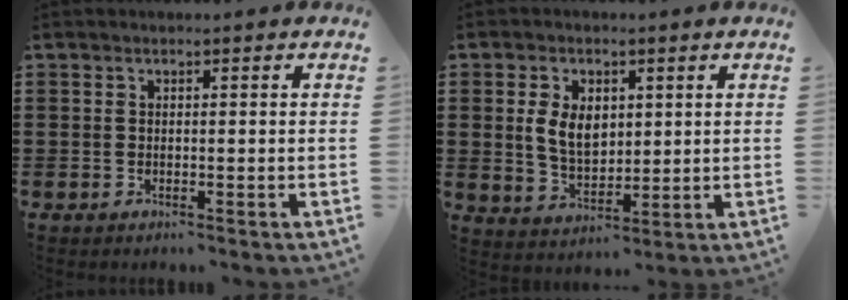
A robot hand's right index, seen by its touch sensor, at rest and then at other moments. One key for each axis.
{"total": 6.5, "fx": 1.1, "fy": 4.3, "fz": 4.7, "tx": -0.108, "ty": 0.006, "tz": 0.014}